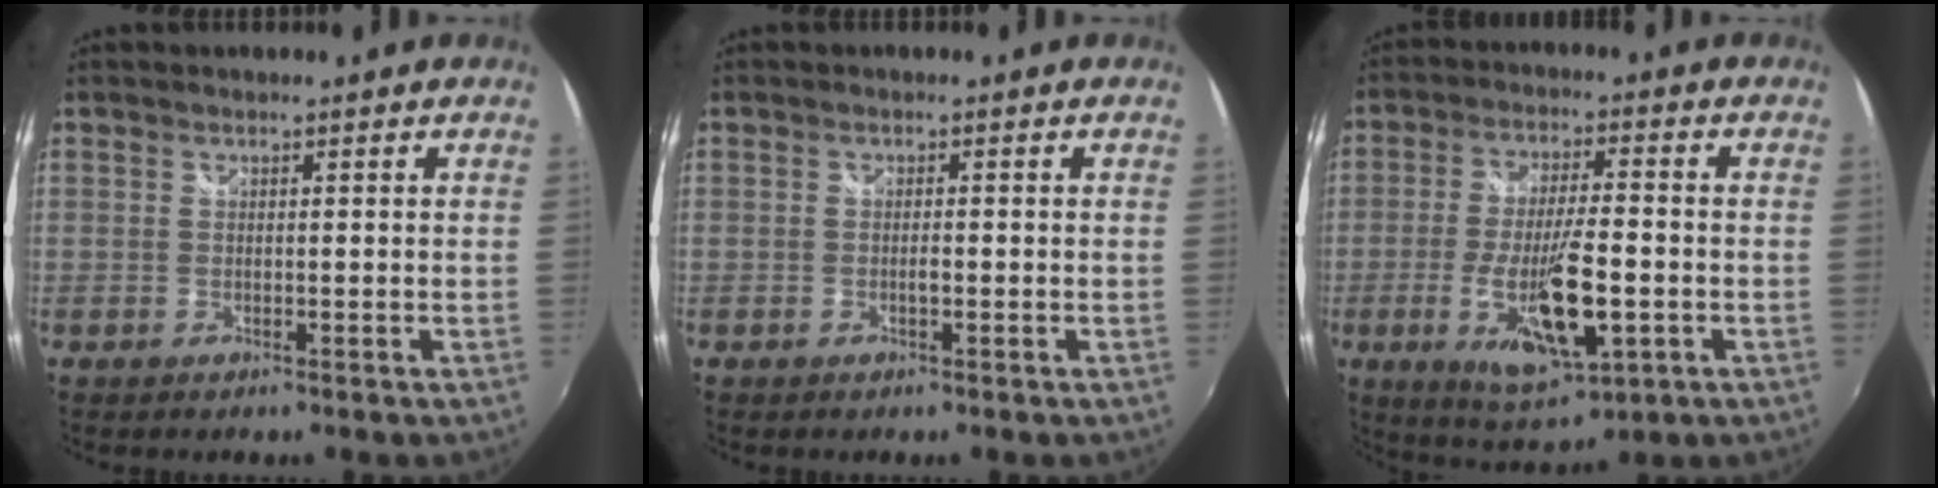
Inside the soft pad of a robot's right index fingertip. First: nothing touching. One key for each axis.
{"total": 1.0, "fx": -0.4, "fy": 0.3, "fz": 0.8, "tx": -0.016, "ty": 0.000, "tz": -0.007}
{"total": 14.8, "fx": -4.2, "fy": 4.4, "fz": 13.5, "tx": -0.259, "ty": -0.027, "tz": -0.066}